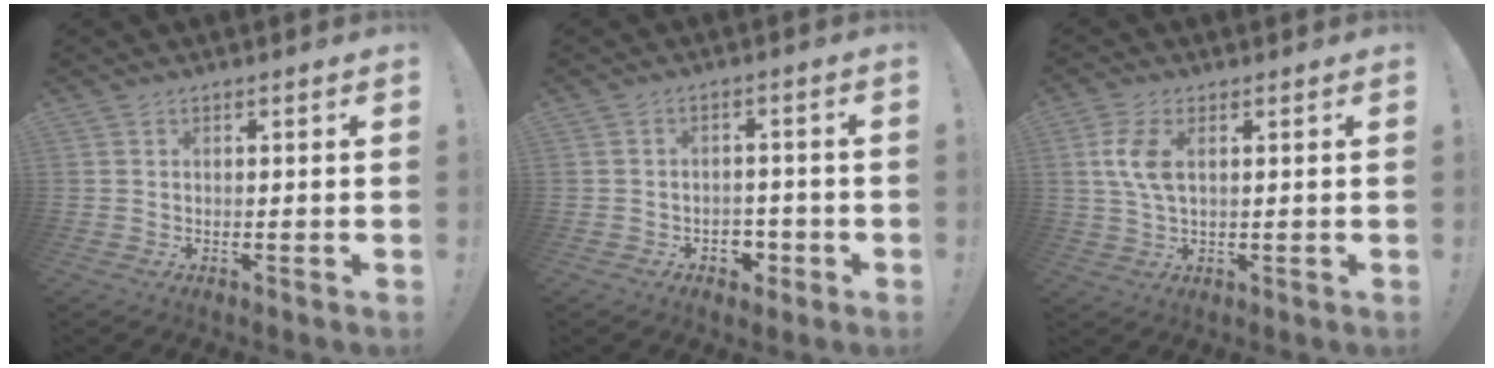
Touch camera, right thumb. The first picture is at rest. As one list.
[{"total": 4.6, "force": [-1.6, 3.9, 1.7], "torque": [-0.018, 0.001, -0.025]}, {"total": 7.2, "force": [1.7, 3.6, 6.0], "torque": [-0.117, -0.006, 0.025]}]